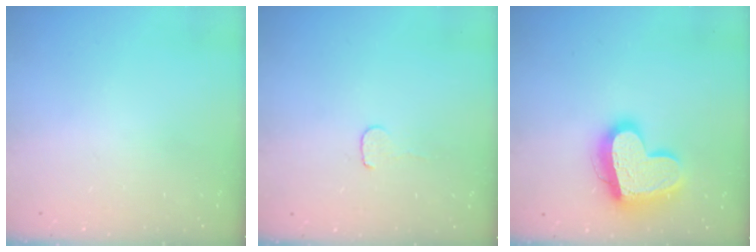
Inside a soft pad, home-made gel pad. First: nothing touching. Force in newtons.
{"total": 3.7, "press": 3.6, "slide": 0.3}
{"total": 18.7, "press": 18.6, "slide": 1.6}